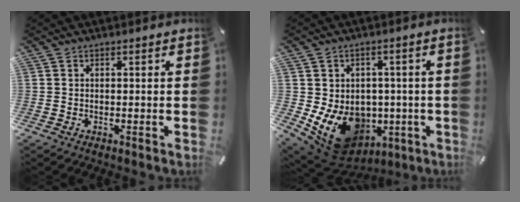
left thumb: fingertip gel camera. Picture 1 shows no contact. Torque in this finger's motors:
{"motor_torque": [2.44, 2.56, 1.34, 0.35, 0.52]}